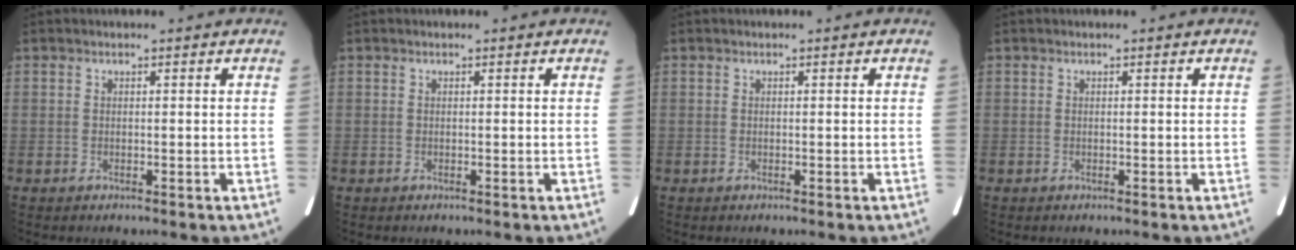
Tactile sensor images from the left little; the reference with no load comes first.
{"total": 0.0}
{"total": 0.0}
{"total": 0.0}